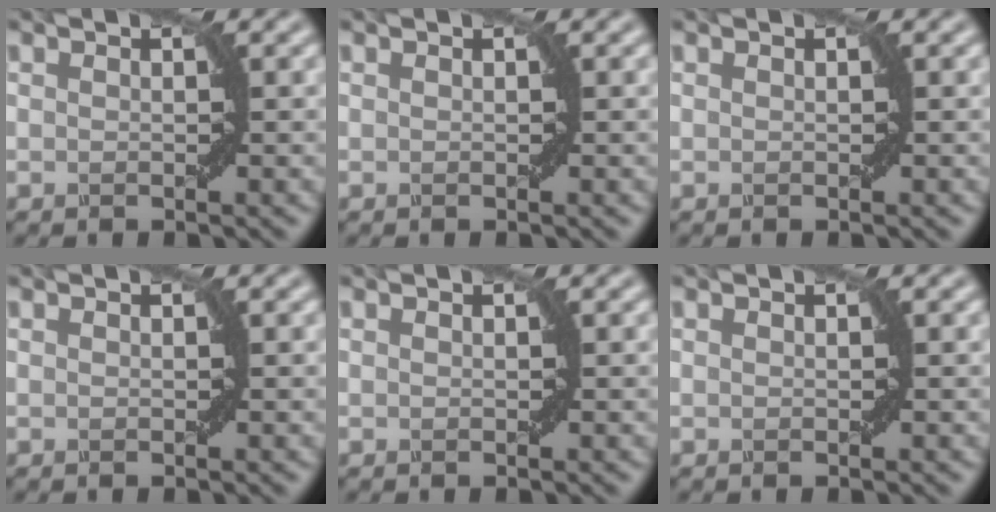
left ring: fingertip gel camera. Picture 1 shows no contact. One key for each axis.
{"total": 0.0}
{"total": 0.0}
{"total": 0.0}
{"total": 0.0}
{"total": 0.0}